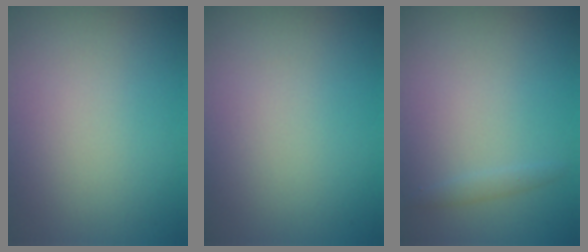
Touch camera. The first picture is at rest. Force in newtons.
{"total": 0.0}
{"total": 0.8, "press": 0.8, "slide": 0.0}